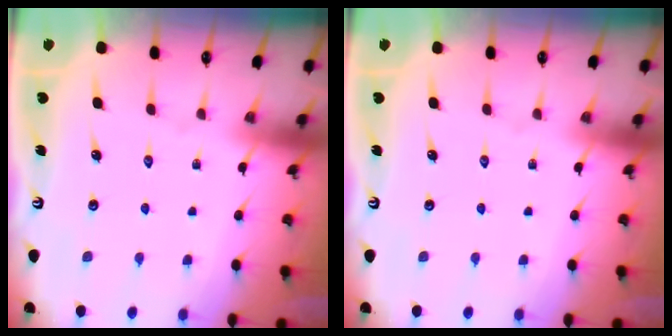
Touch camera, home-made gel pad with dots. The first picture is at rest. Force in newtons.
{"total": 0.0}